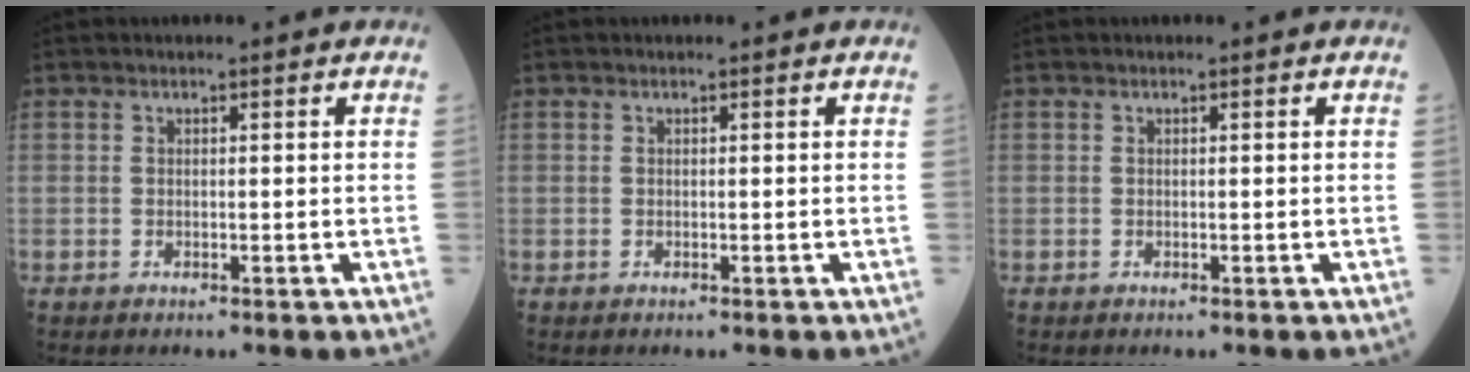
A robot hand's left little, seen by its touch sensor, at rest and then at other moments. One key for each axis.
{"total": 0.0}
{"total": 0.0}